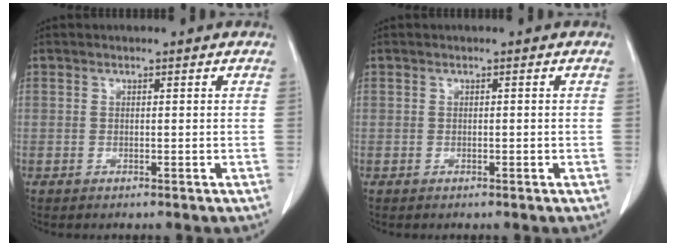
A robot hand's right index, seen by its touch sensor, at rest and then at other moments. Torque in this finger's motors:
{"motor_torque": [0.05, -0.03, 0.02, 0.01]}